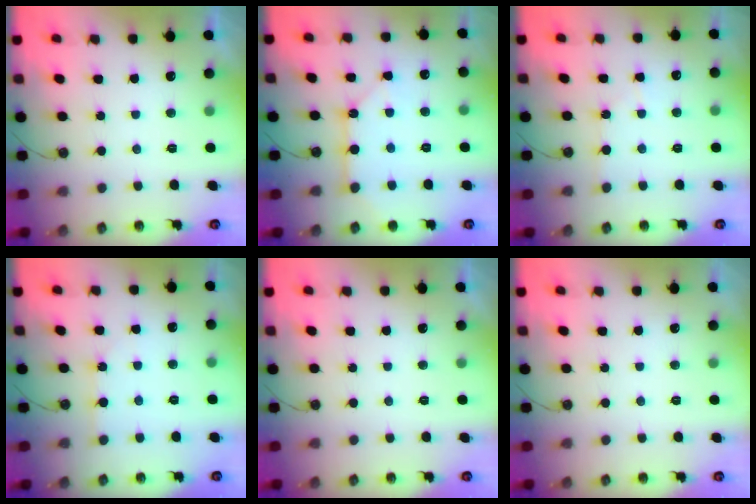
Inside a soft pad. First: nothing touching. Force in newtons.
{"total": 8.8, "press": 8.8, "slide": 0.8}
{"total": 3.0, "press": 2.9, "slide": 0.5}
{"total": 3.3, "press": 3.3, "slide": 0.5}
{"total": 0.0}
{"total": 0.0}